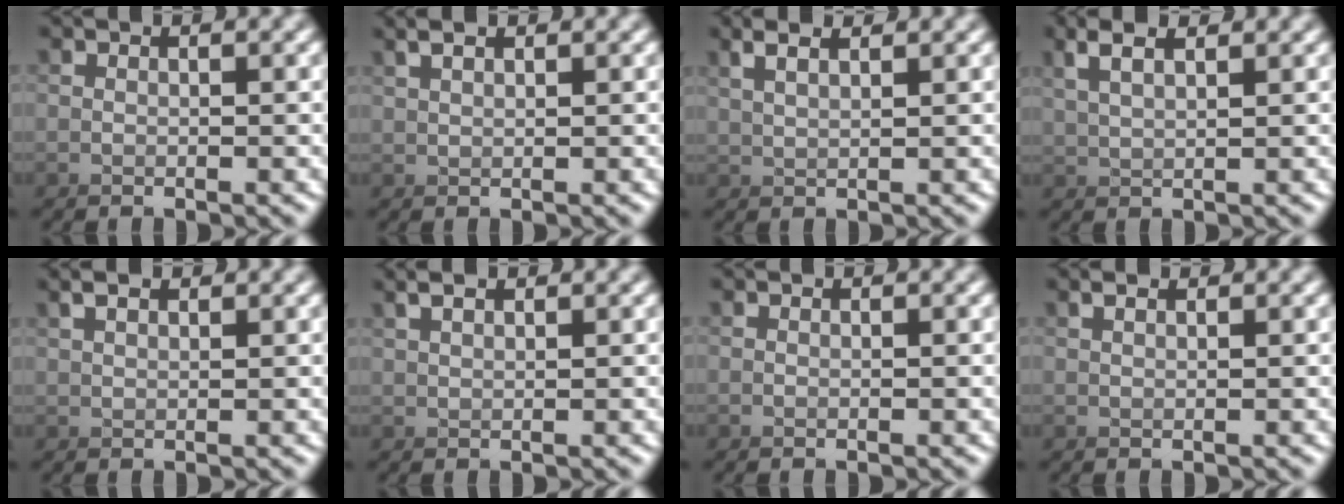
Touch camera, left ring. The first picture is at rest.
{"total": 1.0, "force": [0.4, -0.7, 0.4], "torque": [0.000, 0.012, 0.004]}
{"total": 1.9, "force": [0.9, -1.6, 0.5], "torque": [-0.016, 0.011, 0.018]}
{"total": 1.9, "force": [1.1, -1.1, 1.0], "torque": [-0.031, 0.009, 0.022]}
{"total": 0.8, "force": [0.3, -0.6, 0.3], "torque": [0.006, 0.011, 0.002]}
{"total": 1.8, "force": [0.4, -1.7, 0.1], "torque": [0.016, 0.009, 0.011]}
{"total": 0.0}
{"total": 1.1, "force": [0.1, -1.1, 0.0], "torque": [0.009, 0.010, 0.000]}